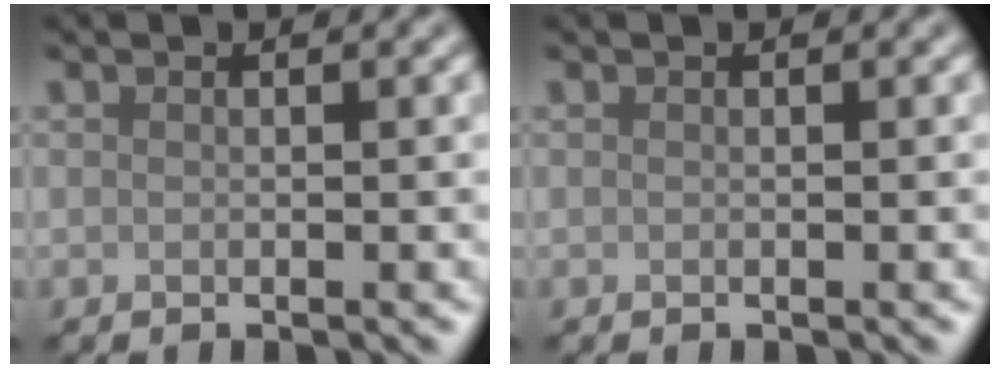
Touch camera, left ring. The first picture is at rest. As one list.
[{"total": 0.0}]